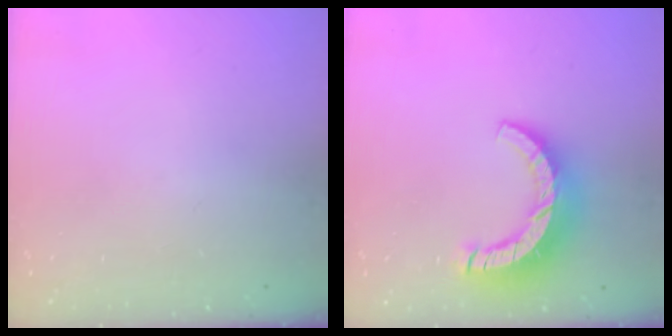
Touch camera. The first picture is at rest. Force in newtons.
{"total": 11.4, "press": 11.3, "slide": 1.1}